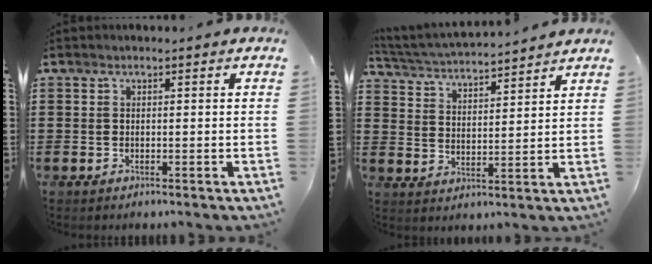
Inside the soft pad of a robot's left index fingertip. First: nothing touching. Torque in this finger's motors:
{"motor_torque": [0.14, -0.13, 0.18, 0.07]}